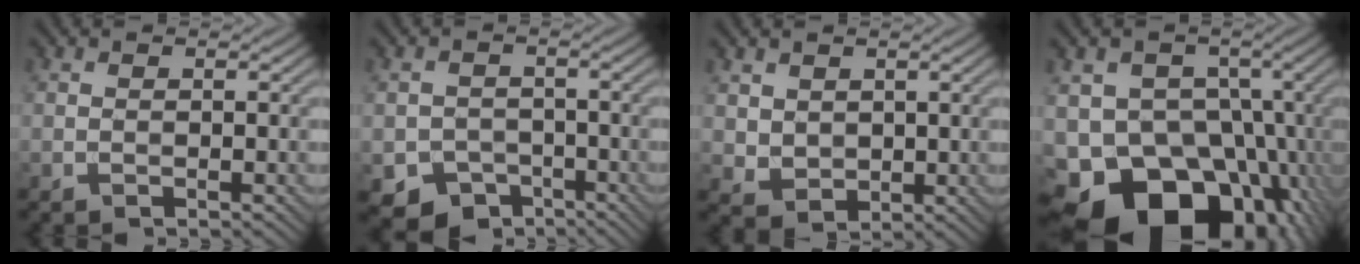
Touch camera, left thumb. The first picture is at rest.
{"total": 5.7, "force": [-3.5, 4.1, 1.8], "torque": [-0.030, -0.011, -0.060]}
{"total": 3.3, "force": [1.5, 2.7, 1.3], "torque": [-0.050, -0.009, 0.031]}
{"total": 18.8, "force": [-8.5, 14.0, 9.2], "torque": [-0.164, -0.027, -0.134]}